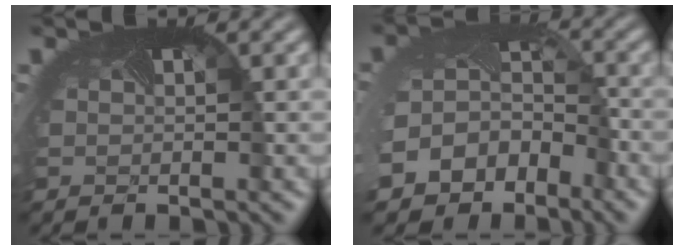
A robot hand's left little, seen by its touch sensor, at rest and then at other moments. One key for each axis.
{"total": 10.5, "fx": -5.8, "fy": 8.0, "fz": 3.5, "tx": -0.086, "ty": -0.045, "tz": -0.082}